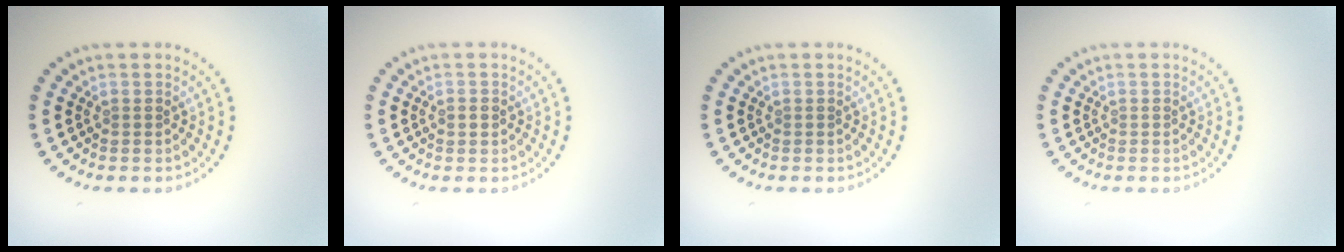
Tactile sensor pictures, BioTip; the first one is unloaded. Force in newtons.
{"total": 1.2, "press": 1.2, "slide": 0.1}
{"total": 0.0}
{"total": 0.0}